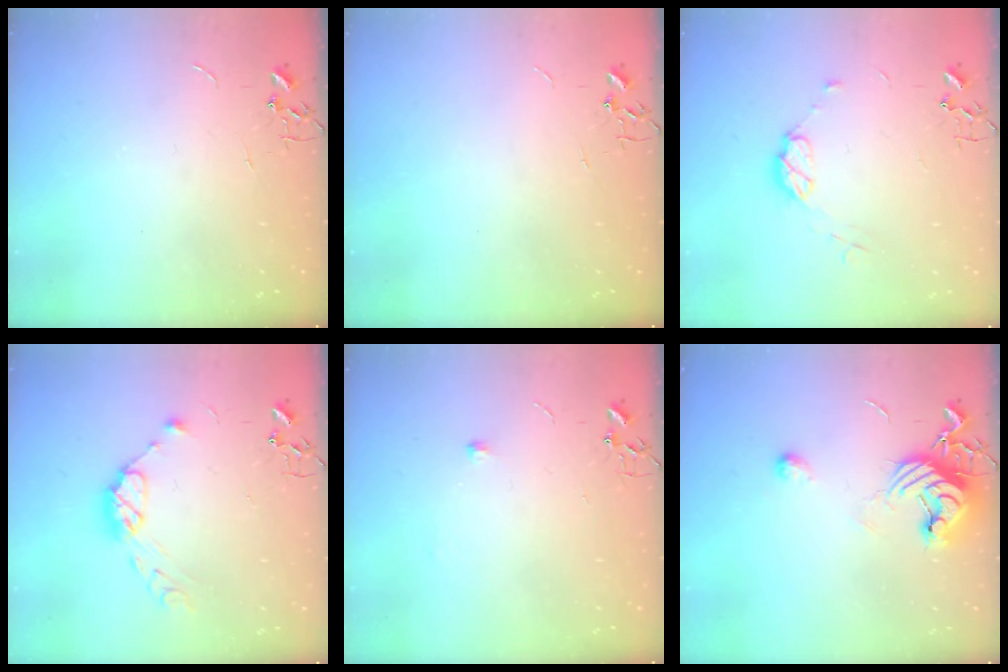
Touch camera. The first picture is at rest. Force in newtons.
{"total": 0.0}
{"total": 7.7, "press": 7.7, "slide": 0.9}
{"total": 10.4, "press": 10.4, "slide": 0.9}
{"total": 5.4, "press": 5.3, "slide": 0.7}
{"total": 11.3, "press": 11.3, "slide": 0.9}